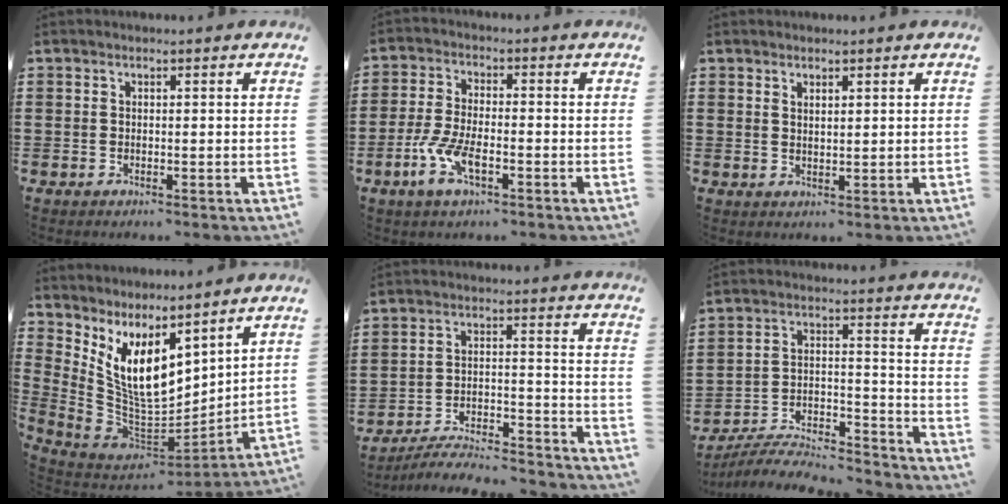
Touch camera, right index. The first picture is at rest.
{"total": 6.6, "force": [-2.7, 2.6, 5.5], "torque": [-0.131, -0.008, -0.054]}
{"total": 1.2, "force": [1.1, 0.3, 0.3], "torque": [-0.006, 0.002, 0.020]}
{"total": 10.5, "force": [4.5, 5.1, 8.0], "torque": [-0.191, -0.033, 0.084]}
{"total": 5.8, "force": [-5.5, 0.5, 1.7], "torque": [-0.032, -0.002, -0.110]}
{"total": 6.9, "force": [-6.7, 0.7, 1.7], "torque": [-0.032, 0.002, -0.135]}